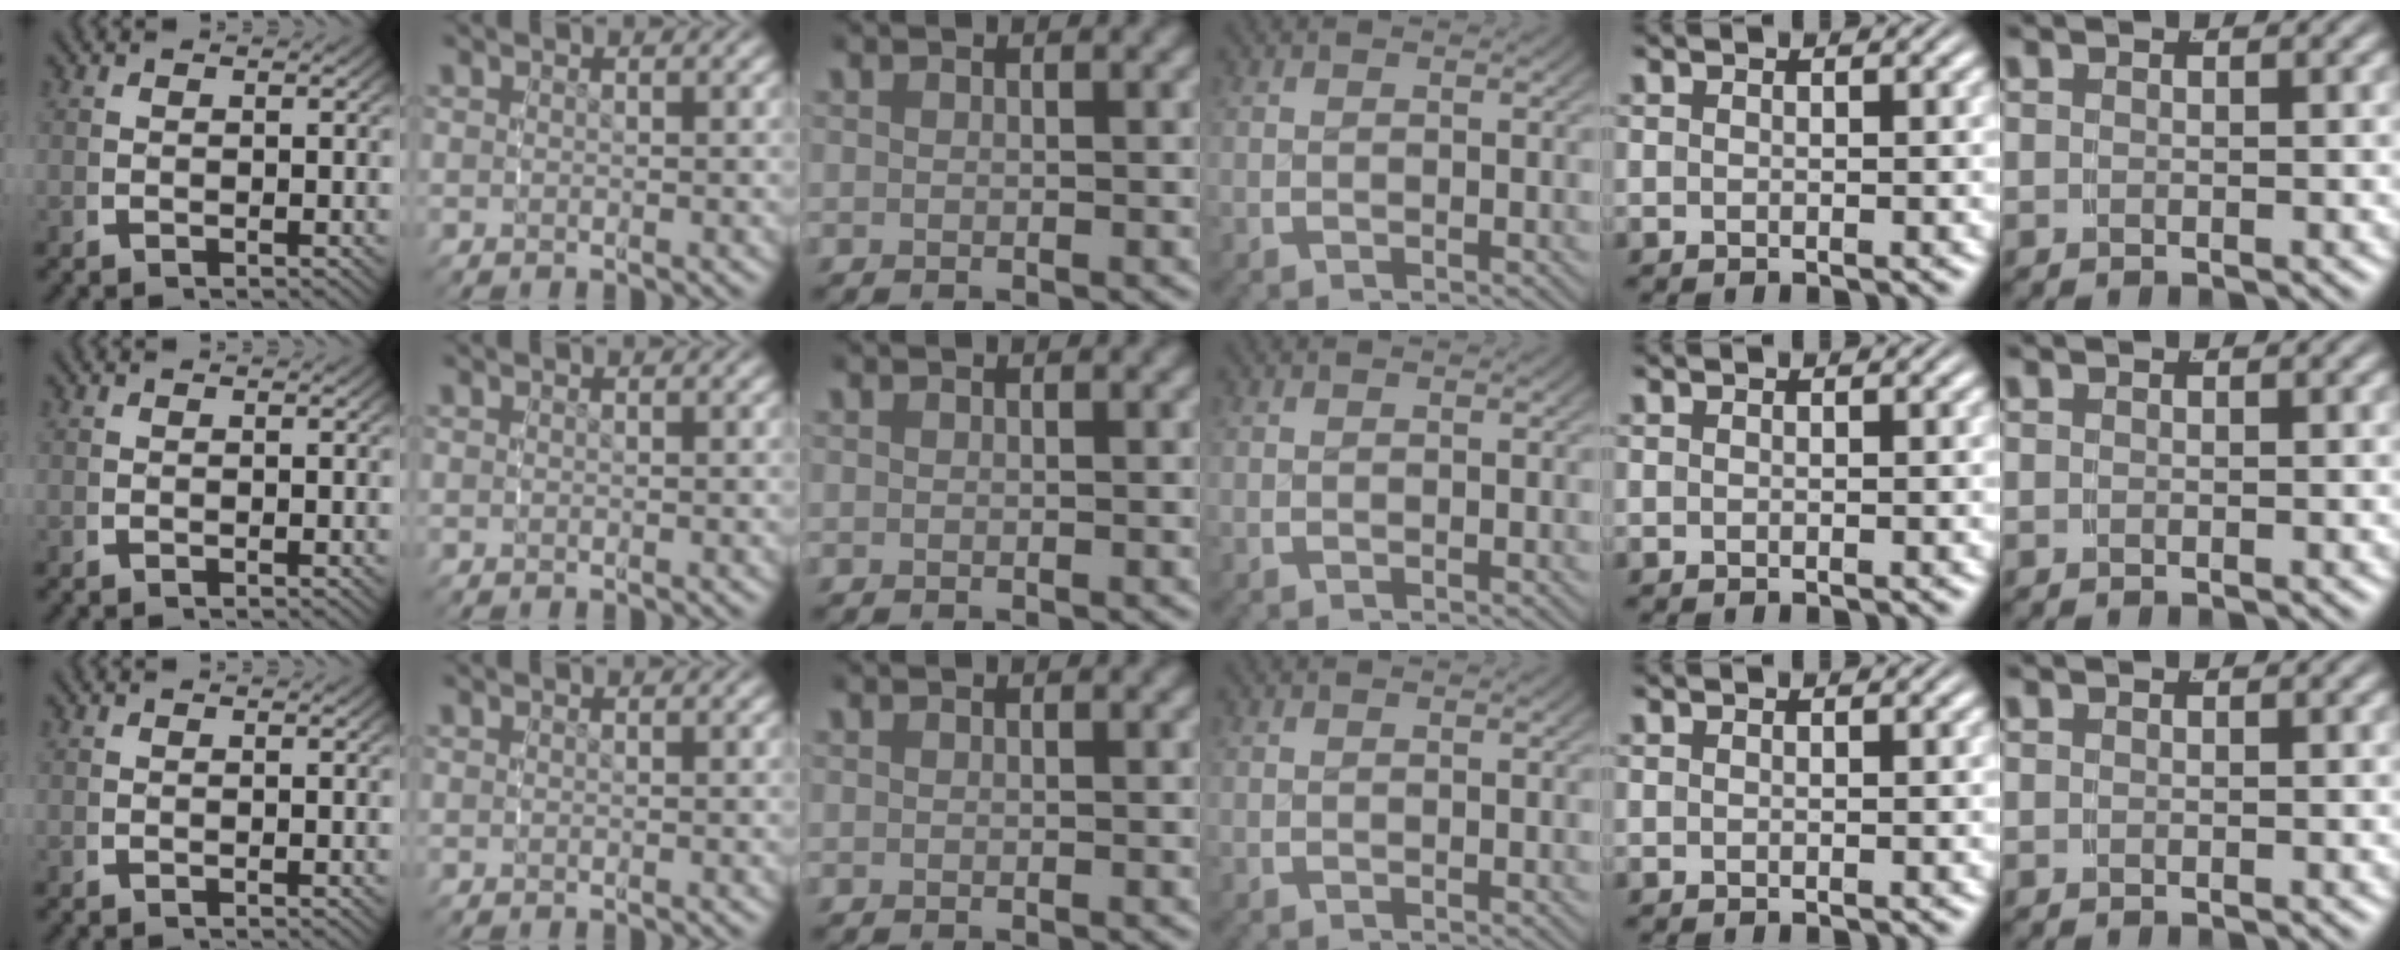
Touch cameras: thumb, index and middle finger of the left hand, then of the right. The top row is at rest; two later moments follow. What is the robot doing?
{"motion": "reach", "object": "shirt"}